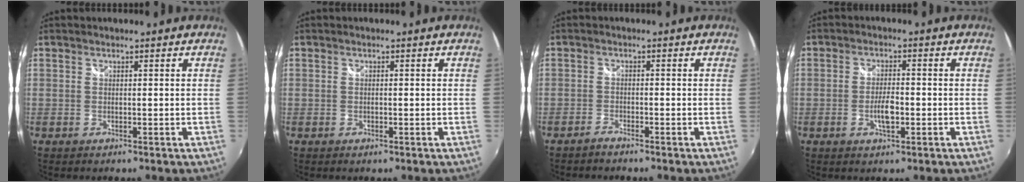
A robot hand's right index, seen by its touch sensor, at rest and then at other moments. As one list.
[{"total": 0.5, "force": [-0.3, 0.2, 0.4], "torque": [-0.009, -0.001, -0.006]}, {"total": 1.6, "force": [-1.6, 0.2, 0.4], "torque": [-0.017, -0.003, -0.033]}, {"total": 4.3, "force": [-1.4, 1.6, 3.8], "torque": [-0.075, -0.001, -0.025]}]